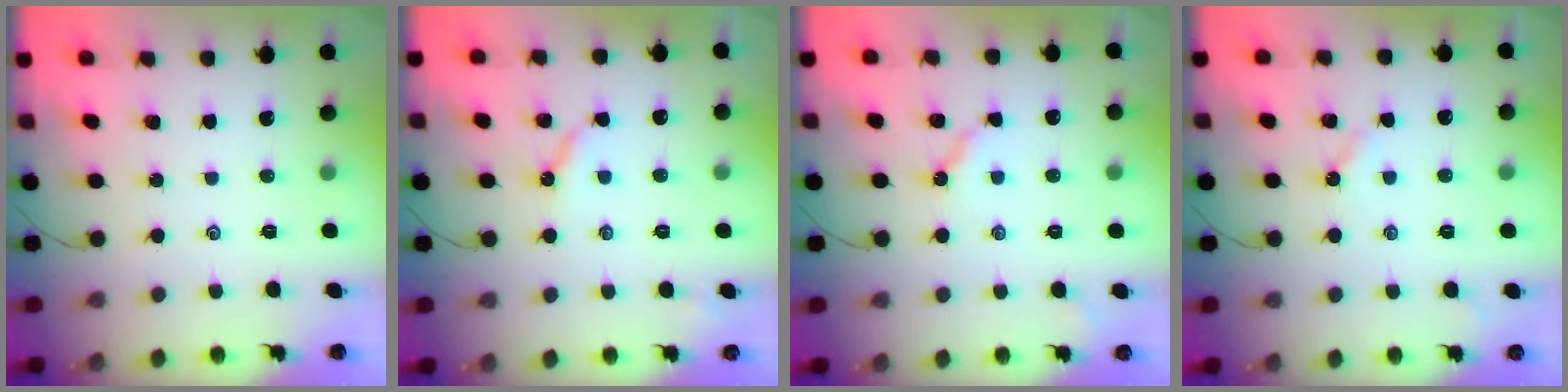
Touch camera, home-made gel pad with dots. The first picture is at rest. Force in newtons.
{"total": 4.5, "press": 4.4, "slide": 0.2}
{"total": 5.3, "press": 5.2, "slide": 0.7}
{"total": 2.6, "press": 2.5, "slide": 0.3}